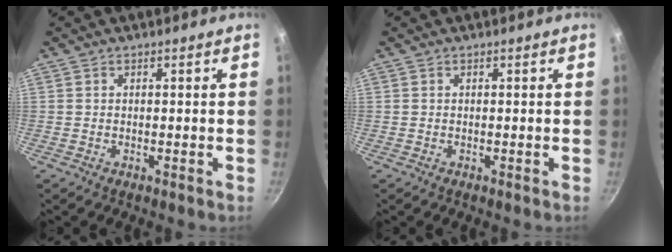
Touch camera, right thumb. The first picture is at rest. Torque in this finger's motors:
{"motor_torque": [-0.56, 0.19, 0.01, -0.41, 0.02]}